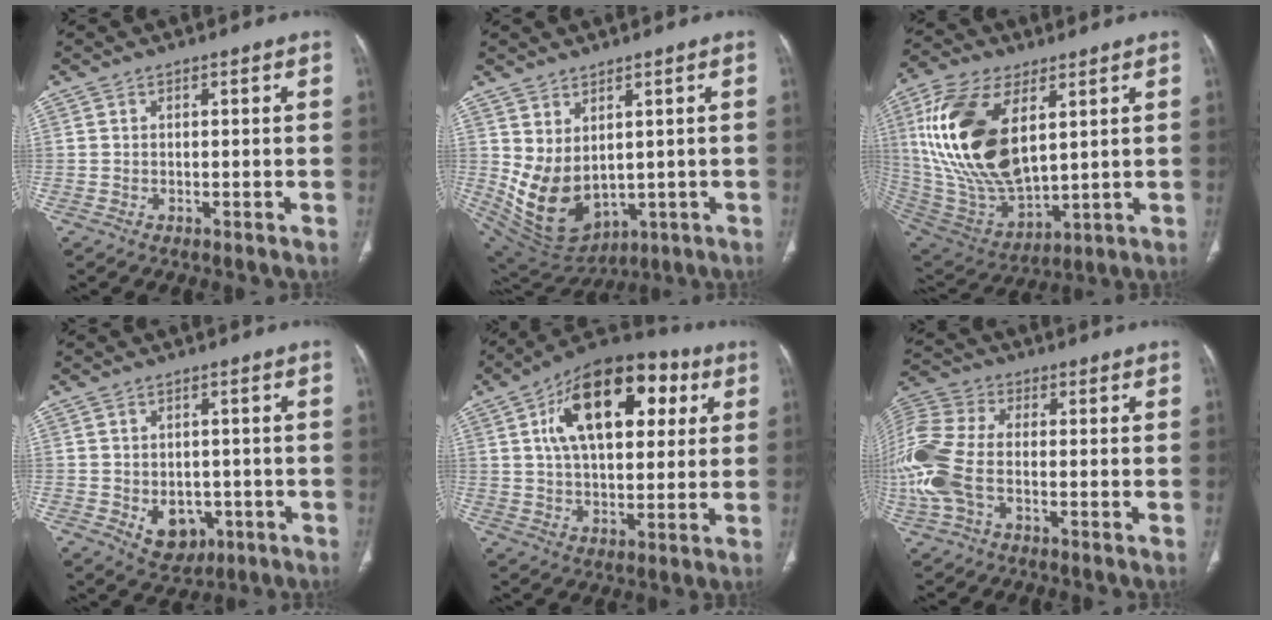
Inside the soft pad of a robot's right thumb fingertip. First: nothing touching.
{"total": 11.2, "force": [1.2, 7.3, 8.4], "torque": [-0.137, -0.022, 0.061]}
{"total": 24.1, "force": [6.5, 12.5, 19.5], "torque": [-0.389, -0.031, 0.132]}
{"total": 7.0, "force": [-2.0, 5.3, 4.1], "torque": [-0.033, 0.009, -0.011]}
{"total": 21.9, "force": [7.0, 11.7, 17.1], "torque": [-0.239, 0.007, 0.104]}
{"total": 15.4, "force": [-2.9, 8.8, 12.3], "torque": [-0.314, 0.016, -0.055]}